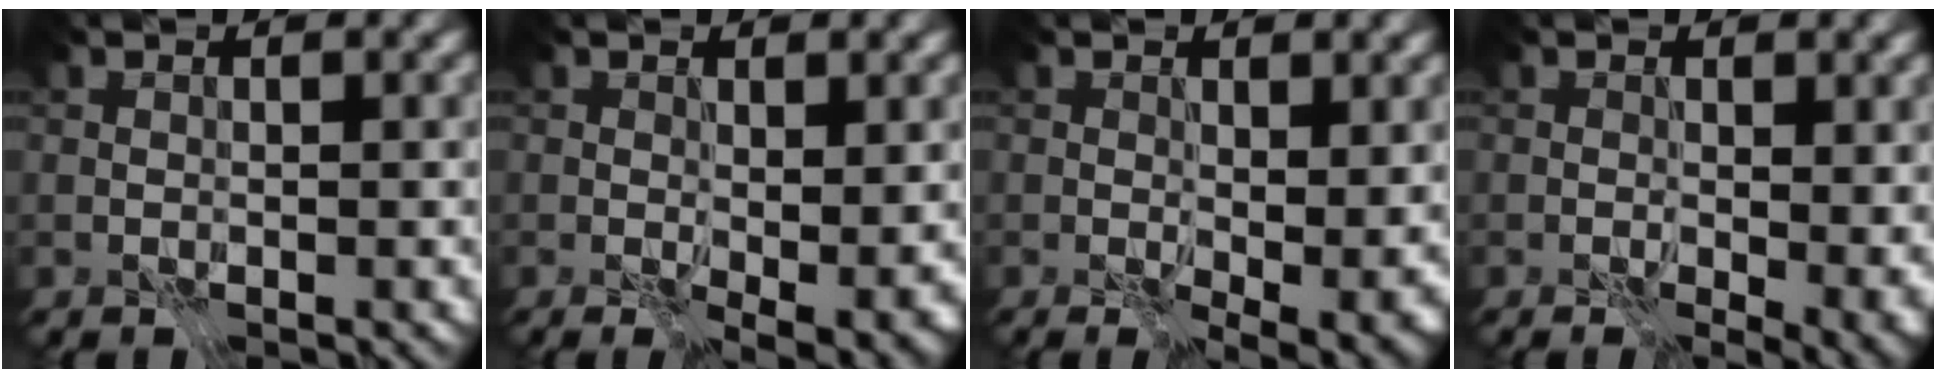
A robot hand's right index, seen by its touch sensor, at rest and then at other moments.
{"total": 2.6, "force": [0.3, 1.0, 2.4], "torque": [-0.038, -0.008, 0.008]}
{"total": 3.5, "force": [0.6, 1.6, 3.1], "torque": [-0.049, -0.009, 0.013]}
{"total": 3.5, "force": [0.2, 1.8, 3.0], "torque": [-0.044, -0.006, 0.007]}